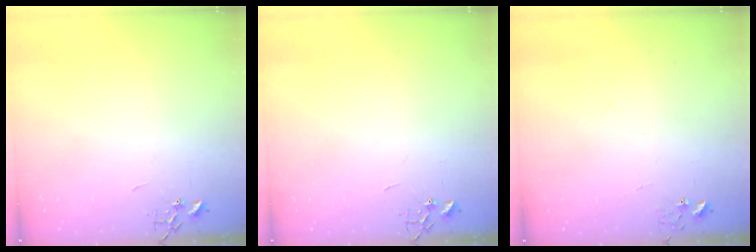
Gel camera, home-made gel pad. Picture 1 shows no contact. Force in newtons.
{"total": 0.0}
{"total": 6.8, "press": 6.8, "slide": 0.6}